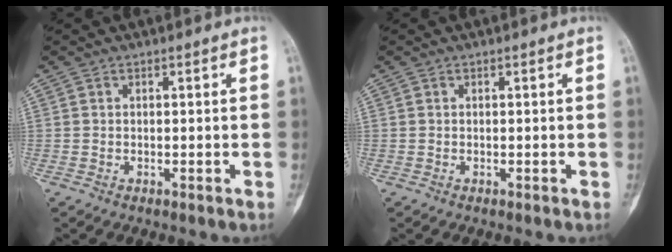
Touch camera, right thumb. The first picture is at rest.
{"total": 0.0}